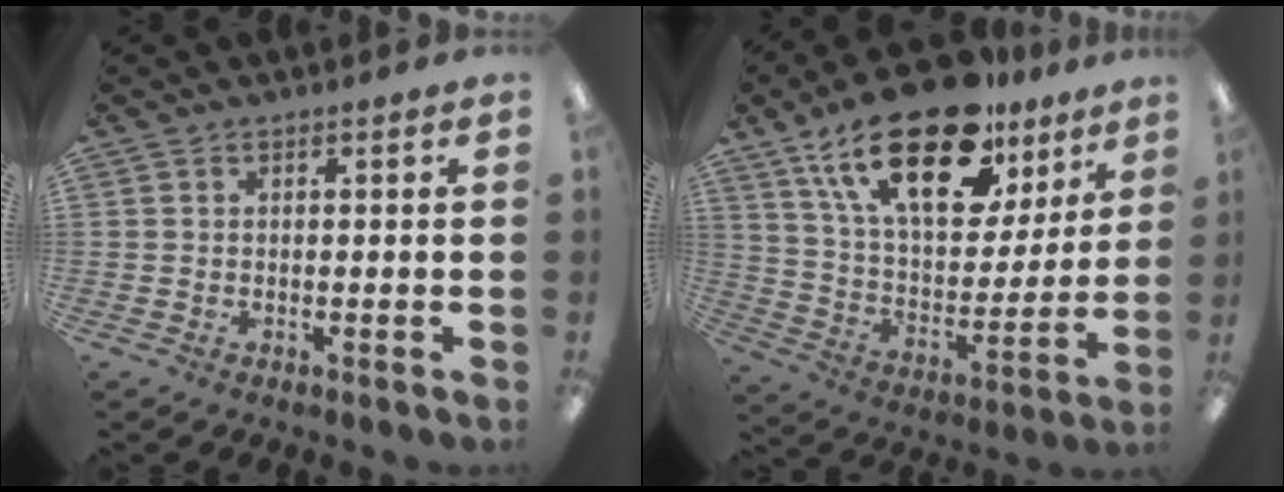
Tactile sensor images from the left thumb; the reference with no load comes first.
{"total": 25.2, "force": [15.9, 11.2, 16.0], "torque": [-0.289, -0.084, 0.273]}